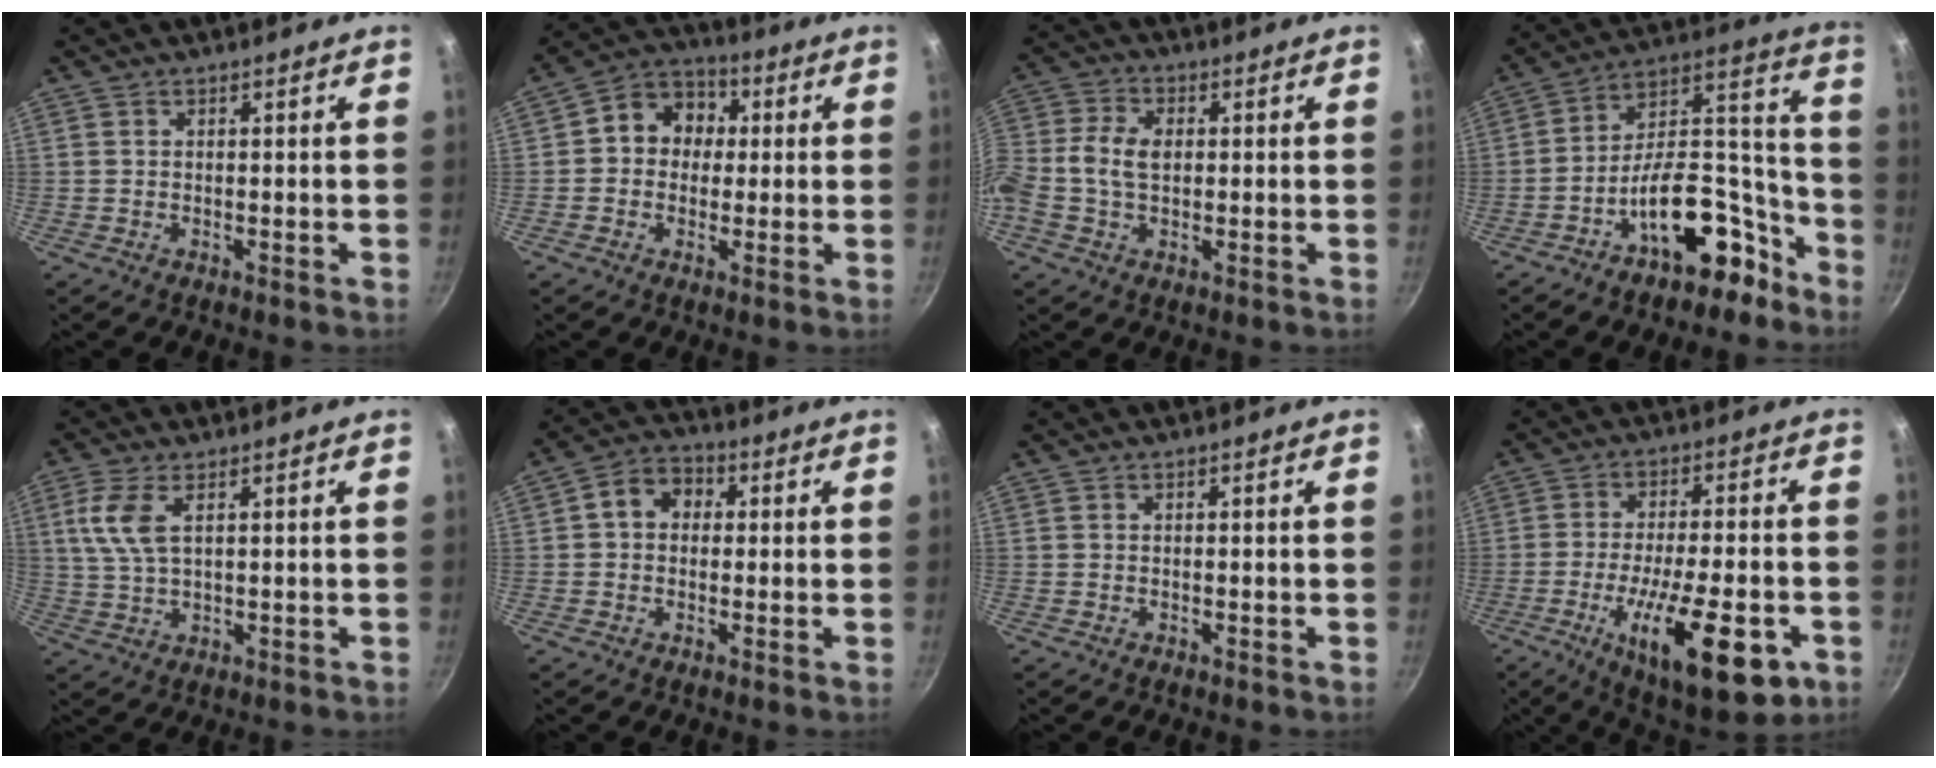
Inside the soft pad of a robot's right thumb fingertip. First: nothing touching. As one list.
[{"total": 9.6, "force": [1.0, 8.3, 4.7], "torque": [-0.035, 0.023, -0.006]}, {"total": 8.1, "force": [-0.1, 5.4, 6.0], "torque": [-0.127, 0.025, -0.017]}, {"total": 18.9, "force": [-10.8, 9.4, 12.3], "torque": [-0.119, 0.123, -0.167]}, {"total": 6.8, "force": [2.3, 3.1, 5.6], "torque": [-0.120, -0.001, 0.049]}, {"total": 6.9, "force": [1.1, 5.6, 4.0], "torque": [-0.037, 0.017, 0.002]}, {"total": 0.0}, {"total": 19.9, "force": [-7.4, 6.7, 17.2], "torque": [-0.248, 0.010, -0.106]}]